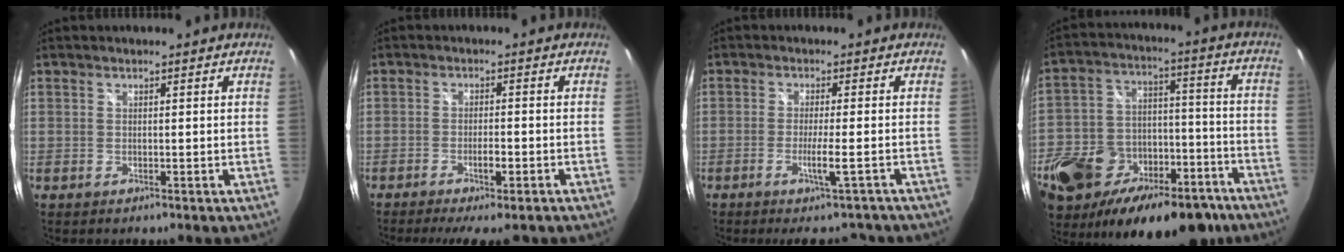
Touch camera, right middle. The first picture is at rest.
{"total": 6.9, "force": [-4.7, 1.4, 4.8], "torque": [-0.099, -0.016, -0.072]}
{"total": 6.4, "force": [-5.1, -0.1, 3.8], "torque": [-0.058, -0.014, -0.078]}
{"total": 31.0, "force": [-19.2, 16.5, 17.8], "torque": [-0.351, -0.005, -0.274]}